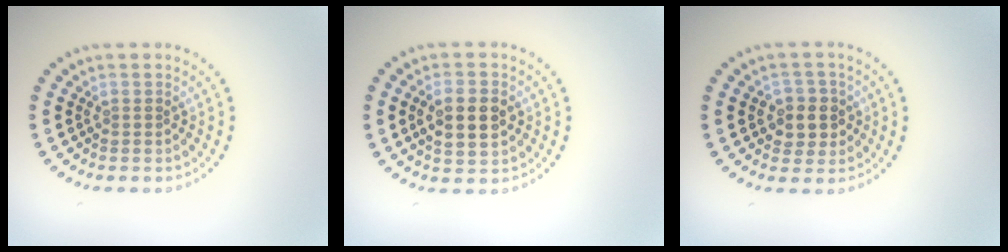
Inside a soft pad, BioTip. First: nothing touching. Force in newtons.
{"total": 4.3, "press": 4.3, "slide": 0.3}
{"total": 2.8, "press": 2.7, "slide": 0.9}